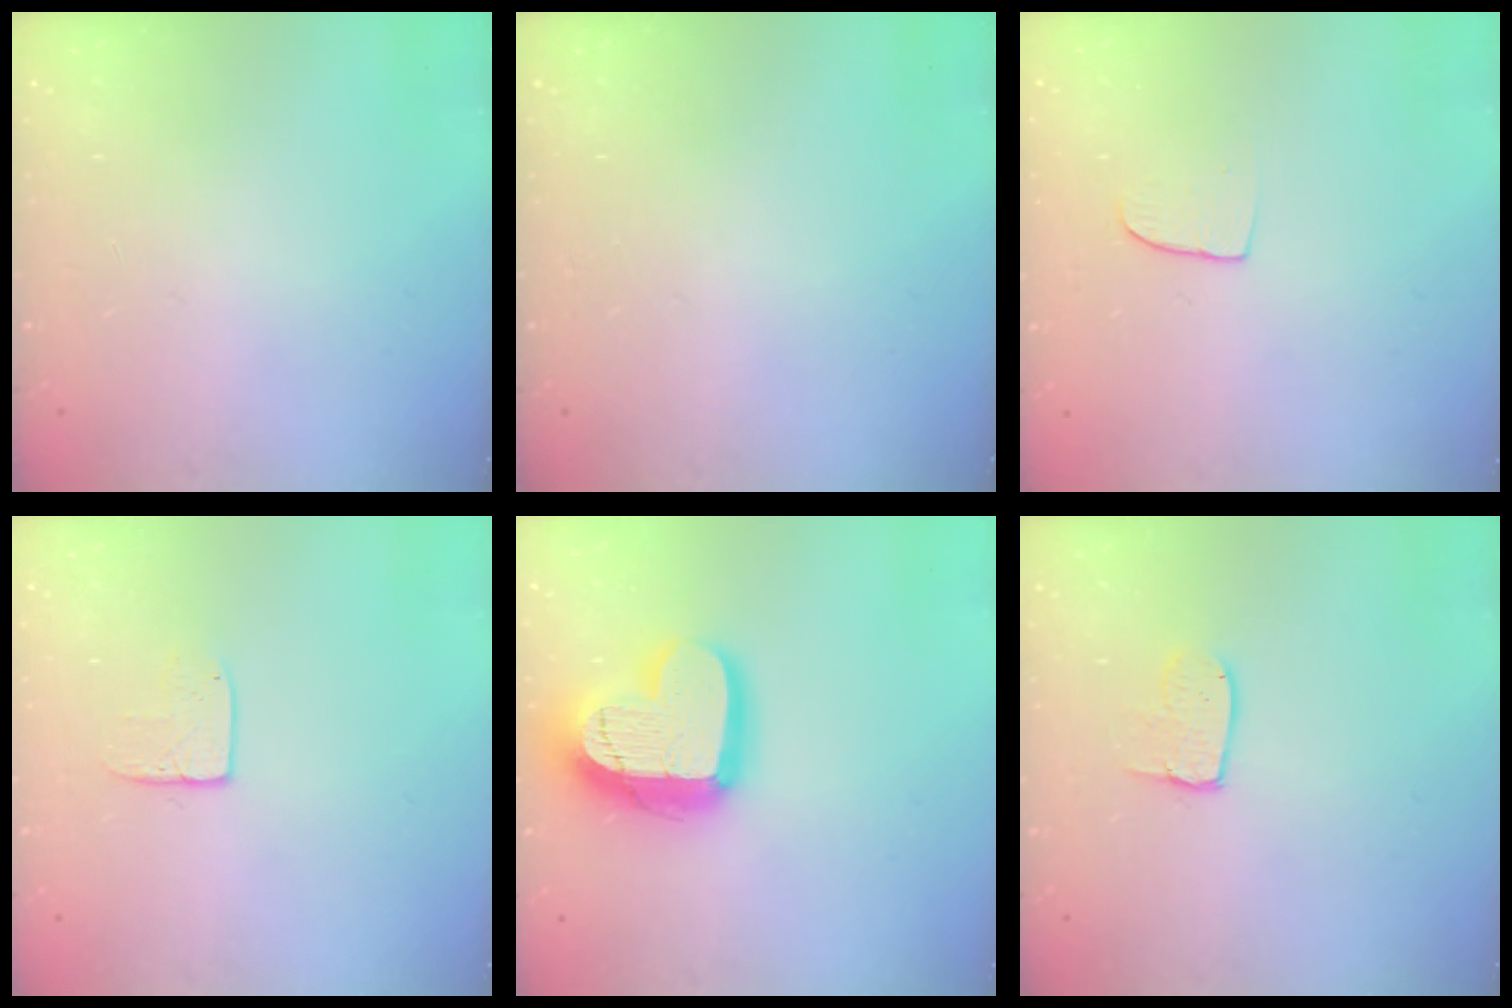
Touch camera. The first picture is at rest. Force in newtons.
{"total": 0.0}
{"total": 6.4, "press": 6.4, "slide": 0.5}
{"total": 6.5, "press": 6.5, "slide": 0.4}
{"total": 19.3, "press": 19.2, "slide": 1.7}
{"total": 5.1, "press": 5.1, "slide": 0.4}